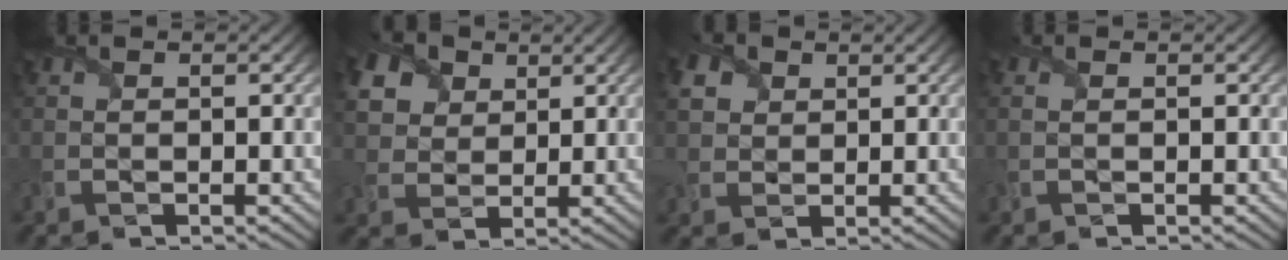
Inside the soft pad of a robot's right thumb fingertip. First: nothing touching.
{"total": 8.4, "force": [4.1, 6.1, 4.1], "torque": [-0.146, 0.022, 0.072]}
{"total": 4.3, "force": [1.9, 3.4, 1.8], "torque": [-0.070, 0.009, 0.031]}
{"total": 0.9, "force": [0.0, 0.5, 0.7], "torque": [-0.019, 0.001, 0.005]}